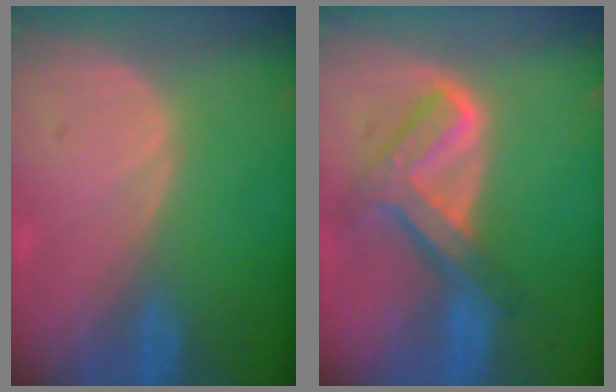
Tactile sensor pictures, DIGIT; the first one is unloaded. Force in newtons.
{"total": 7.8, "press": 6.6, "slide": 4.2}